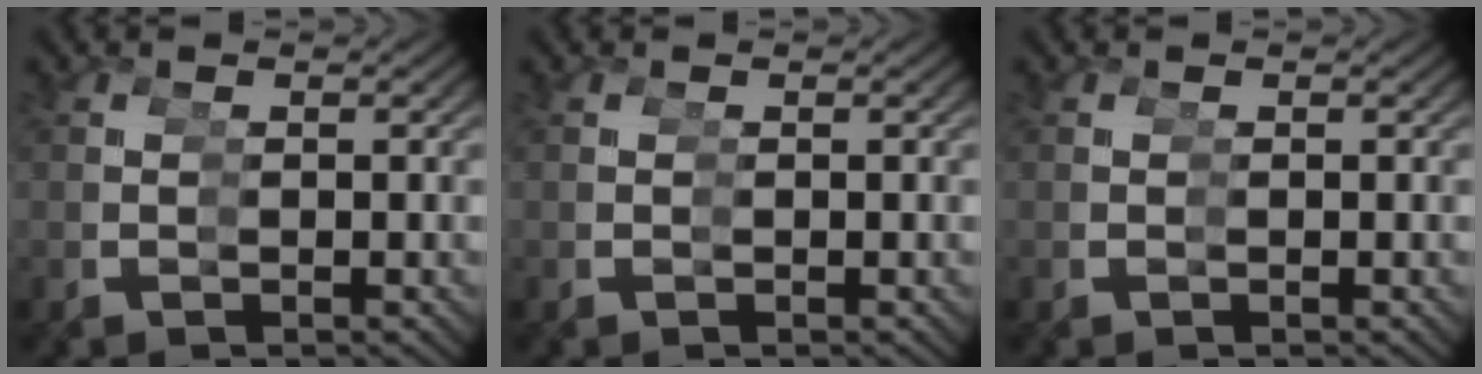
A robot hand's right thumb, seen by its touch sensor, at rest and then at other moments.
{"total": 0.0}
{"total": 0.0}